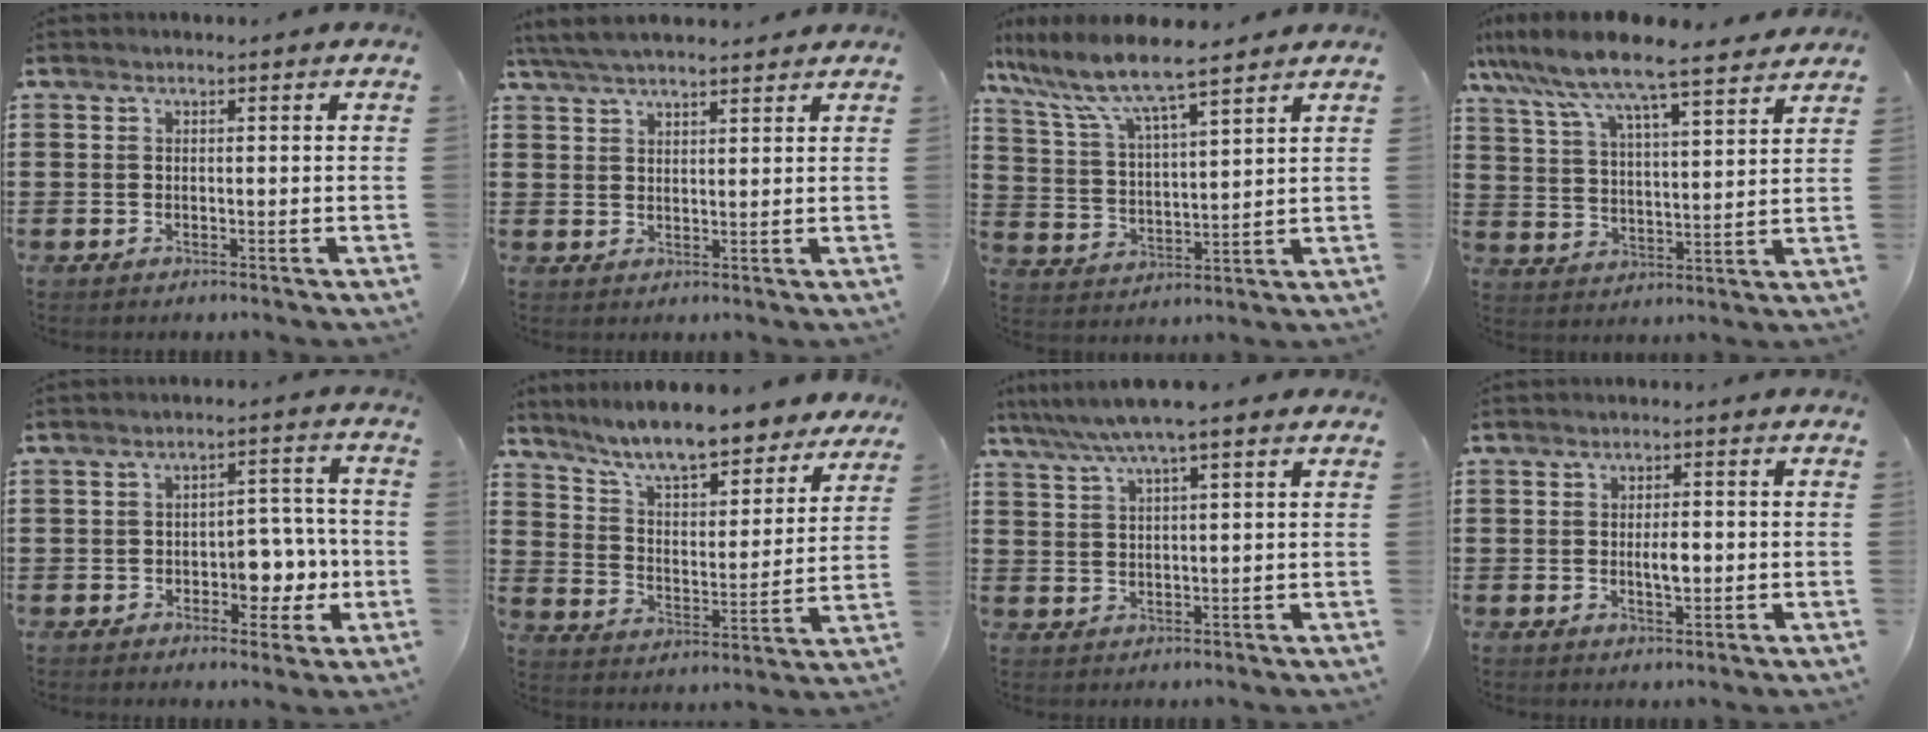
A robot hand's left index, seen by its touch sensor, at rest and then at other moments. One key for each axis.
{"total": 4.7, "fx": 4.2, "fy": 0.8, "fz": 1.8, "tx": -0.048, "ty": -0.004, "tz": 0.079}
{"total": 7.9, "fx": 6.9, "fy": 0.4, "fz": 3.9, "tx": -0.103, "ty": -0.037, "tz": 0.116}
{"total": 8.5, "fx": 7.6, "fy": 0.4, "fz": 3.7, "tx": -0.104, "ty": -0.043, "tz": 0.128}
{"total": 6.3, "fx": -1.8, "fy": 4.1, "fz": 4.4, "tx": -0.059, "ty": 0.005, "tz": -0.038}
{"total": 9.2, "fx": 8.3, "fy": 0.6, "fz": 4.0, "tx": -0.108, "ty": -0.050, "tz": 0.142}
{"total": 6.2, "fx": 4.7, "fy": 0.1, "fz": 4.0, "tx": -0.089, "ty": -0.011, "tz": 0.082}
{"total": 2.9, "fx": -0.1, "fy": 1.0, "fz": 2.7, "tx": -0.043, "ty": -0.003, "tz": -0.005}